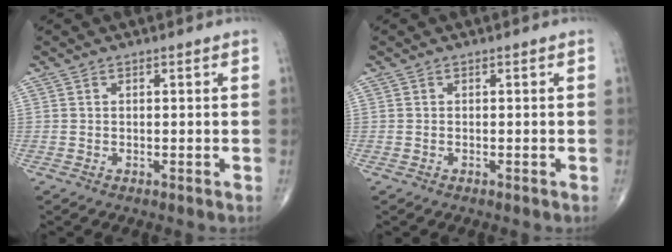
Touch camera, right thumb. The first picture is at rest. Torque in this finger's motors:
{"motor_torque": [0.50, -0.26, 0.06, -0.31, -0.04]}